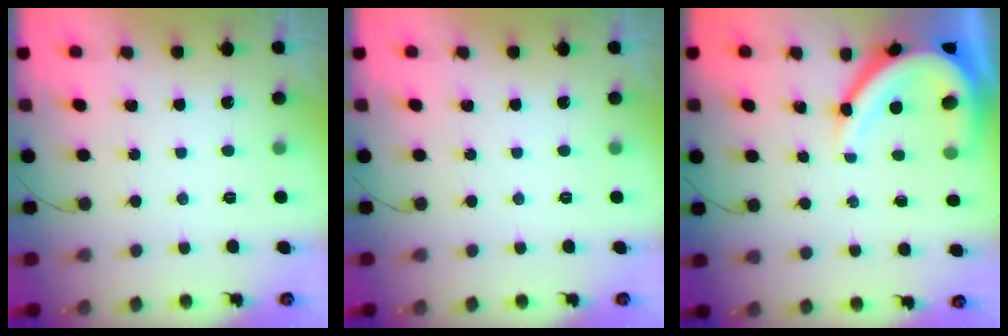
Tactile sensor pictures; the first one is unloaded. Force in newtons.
{"total": 0.0}
{"total": 13.2, "press": 13.1, "slide": 1.3}